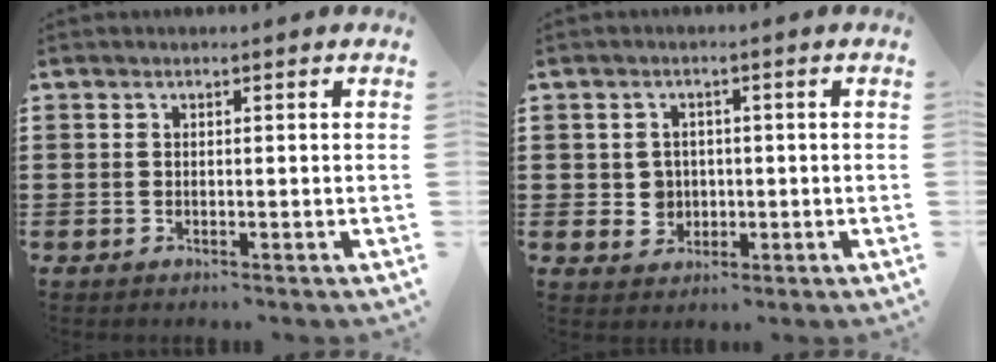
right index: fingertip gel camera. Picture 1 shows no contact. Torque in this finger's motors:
{"motor_torque": [0.46, 0.41, 0.16, 0.00]}